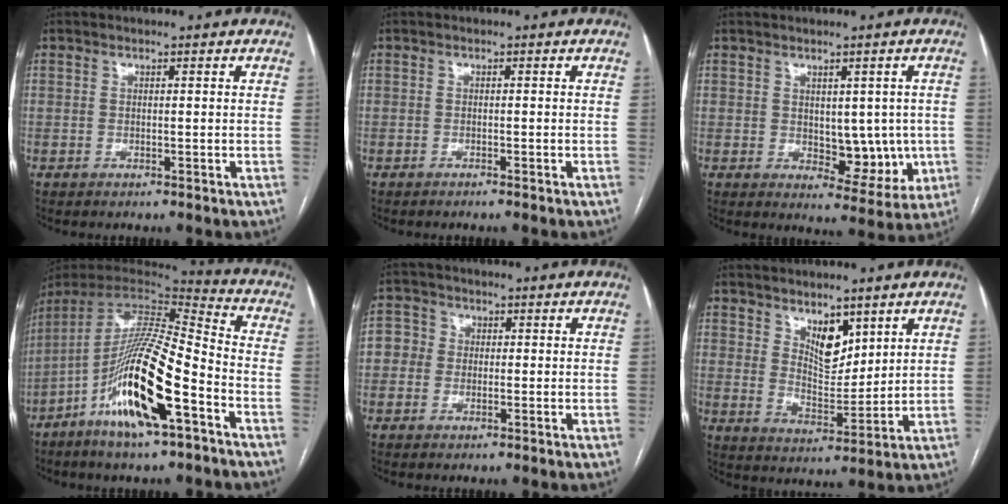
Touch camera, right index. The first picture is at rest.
{"total": 1.0, "force": [-0.9, -0.2, 0.5], "torque": [-0.009, 0.001, -0.012]}
{"total": 7.4, "force": [-0.2, 4.5, 5.9], "torque": [-0.055, 0.003, 0.013]}
{"total": 18.9, "force": [-8.0, 2.3, 16.9], "torque": [-0.337, -0.020, -0.147]}
{"total": 3.6, "force": [-0.2, 3.5, 0.9], "torque": [-0.012, 0.015, -0.009]}
{"total": 6.3, "force": [3.9, 2.9, 4.1], "torque": [-0.071, -0.010, 0.075]}